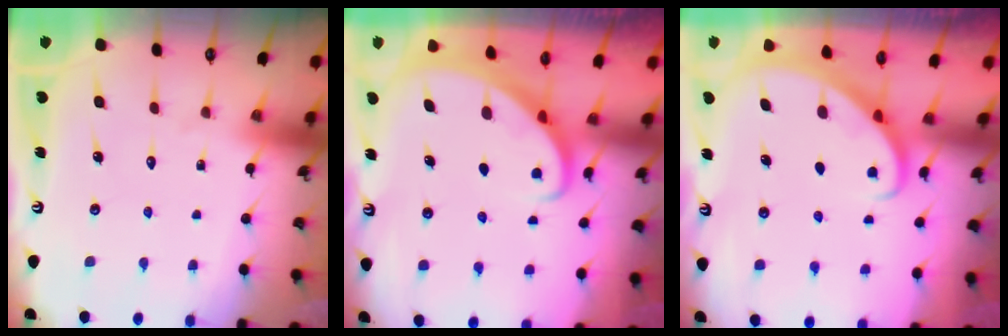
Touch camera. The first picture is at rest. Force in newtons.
{"total": 2.3, "press": 2.3, "slide": 0.3}
{"total": 2.8, "press": 2.8, "slide": 0.2}